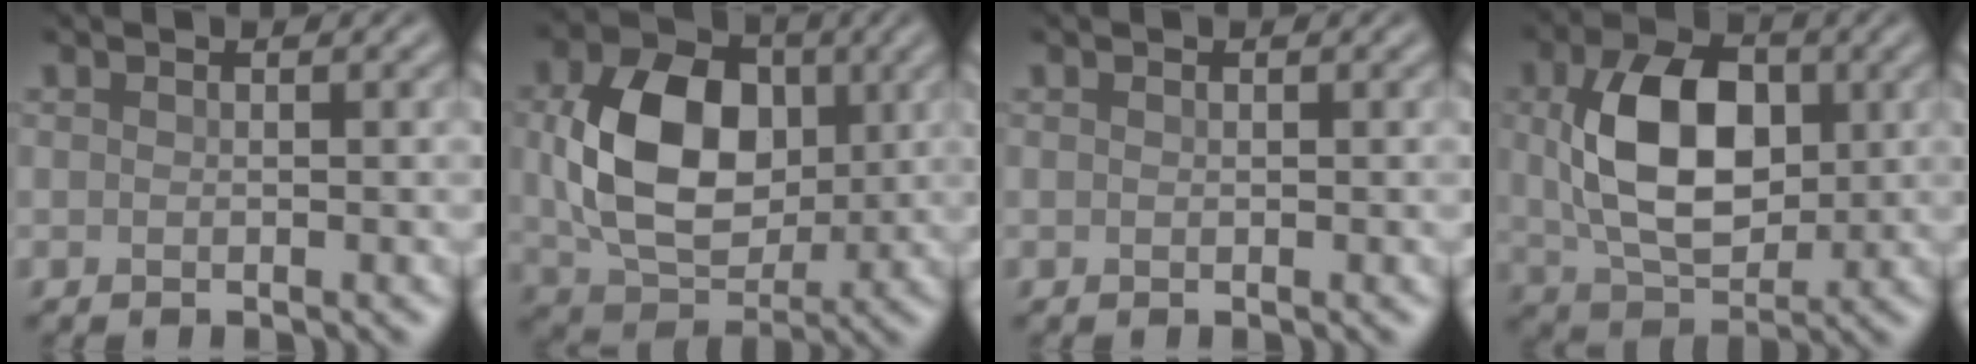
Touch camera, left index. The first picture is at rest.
{"total": 9.9, "force": [0.9, 7.0, 7.0], "torque": [-0.141, 0.001, 0.021]}
{"total": 0.0}
{"total": 9.3, "force": [1.1, 5.9, 7.1], "torque": [-0.137, 0.004, 0.021]}